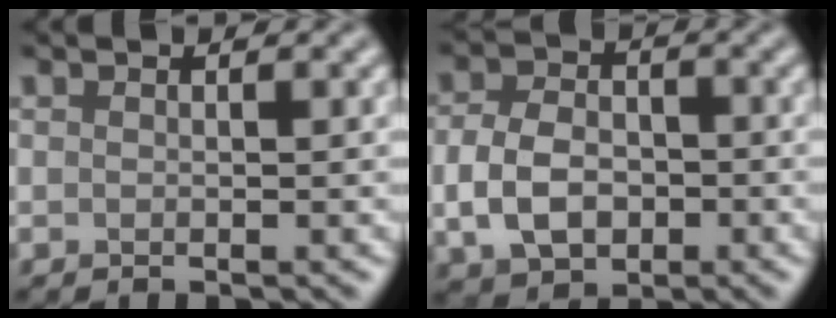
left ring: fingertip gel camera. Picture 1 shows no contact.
{"total": 5.5, "force": [-1.1, 3.9, 3.6], "torque": [-0.079, -0.004, -0.024]}